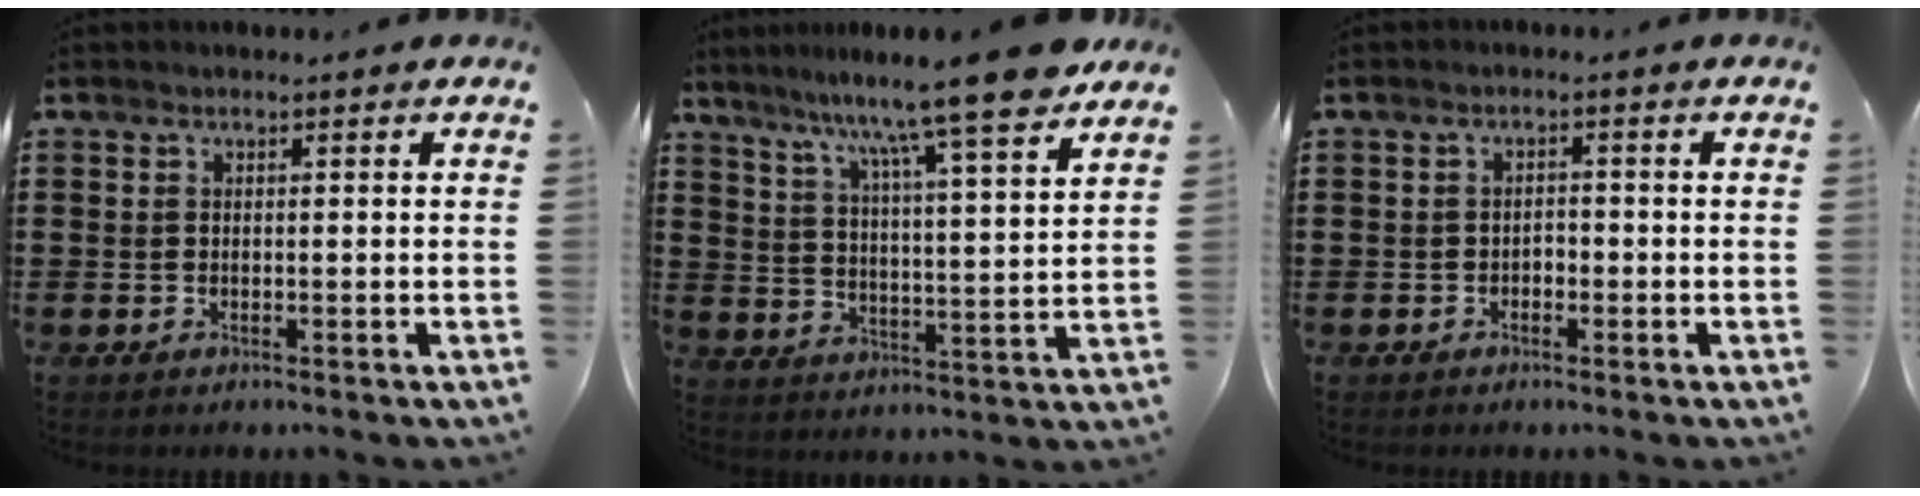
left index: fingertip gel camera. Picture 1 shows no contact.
{"total": 11.4, "force": [9.6, -1.1, 6.2], "torque": [-0.127, -0.061, 0.151]}
{"total": 1.2, "force": [-0.8, 0.7, 0.7], "torque": [-0.018, 0.001, -0.018]}